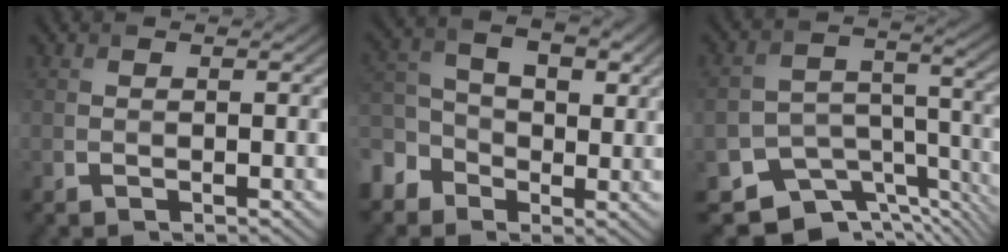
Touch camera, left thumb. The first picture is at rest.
{"total": 7.2, "force": [-1.5, 5.5, 4.3], "torque": [-0.090, 0.007, -0.049]}
{"total": 10.2, "force": [-7.0, 5.9, 4.6], "torque": [-0.089, -0.031, -0.109]}